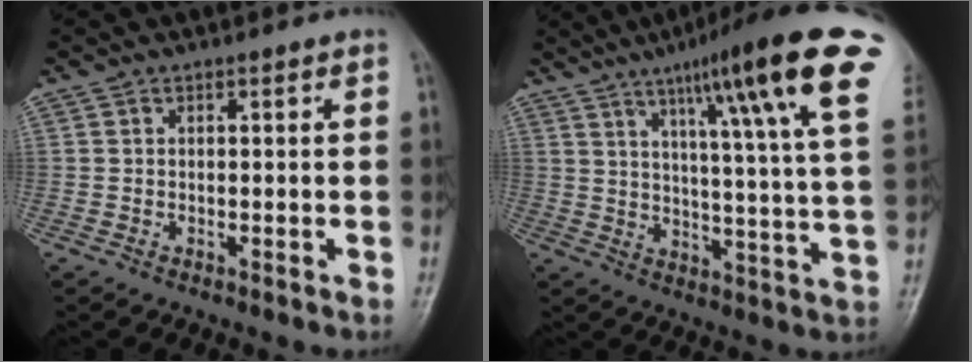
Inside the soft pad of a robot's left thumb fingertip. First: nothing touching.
{"total": 22.8, "force": [11.7, 2.3, 19.4], "torque": [-0.271, -0.028, 0.158]}